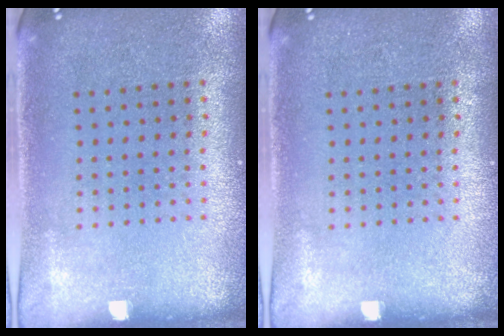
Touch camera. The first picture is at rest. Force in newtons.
{"total": 0.0}